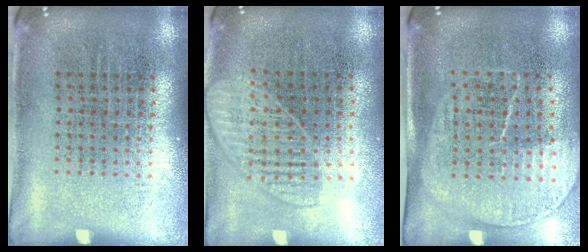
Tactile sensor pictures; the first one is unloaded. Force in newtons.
{"total": 1.3, "press": 1.2, "slide": 0.6}
{"total": 1.7, "press": 1.4, "slide": 0.9}